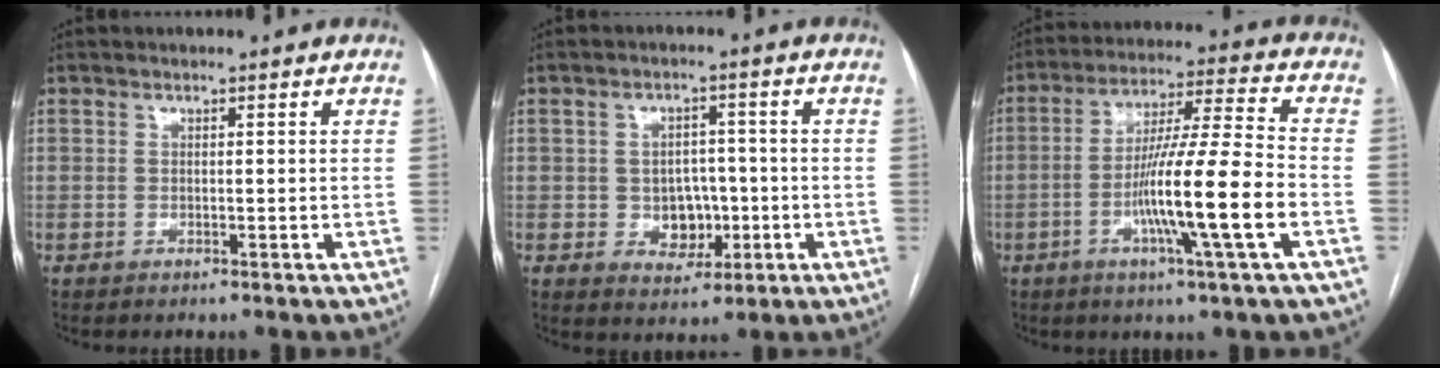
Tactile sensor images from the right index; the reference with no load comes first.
{"total": 5.7, "force": [-1.1, 4.4, 3.5], "torque": [-0.049, 0.009, -0.007]}
{"total": 14.5, "force": [-4.1, -1.0, 13.9], "torque": [-0.246, -0.006, -0.075]}